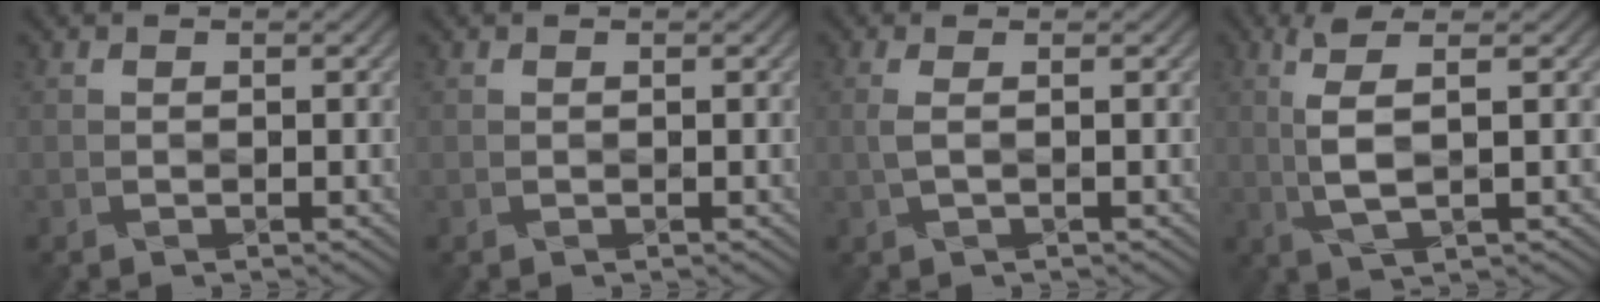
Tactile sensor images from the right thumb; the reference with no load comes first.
{"total": 0.0}
{"total": 1.5, "force": [0.1, 0.3, 1.4], "torque": [-0.029, 0.006, -0.001]}
{"total": 4.5, "force": [1.0, 0.7, 4.3], "torque": [-0.100, 0.006, 0.025]}